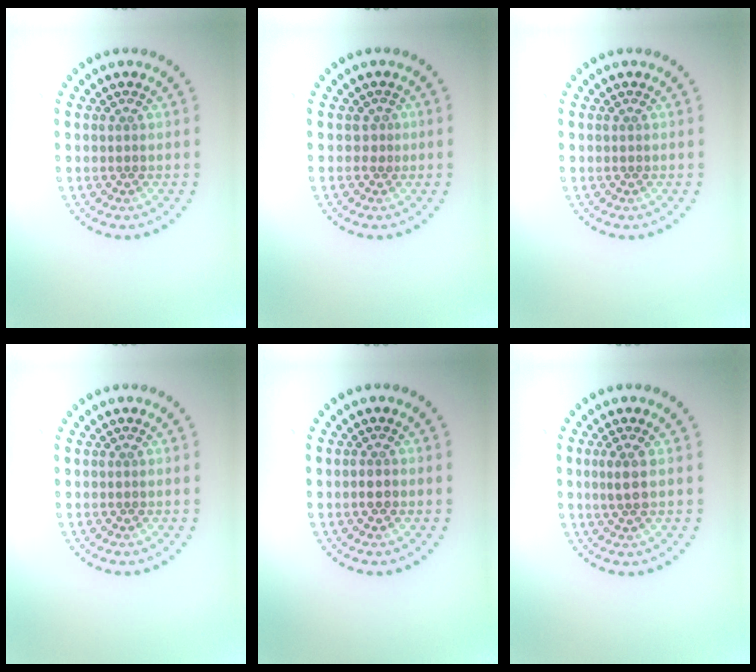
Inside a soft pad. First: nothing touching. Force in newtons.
{"total": 0.5, "press": 0.2, "slide": 0.5}
{"total": 0.0}
{"total": 0.0}
{"total": 1.0, "press": 0.9, "slide": 0.3}
{"total": 1.6, "press": 1.4, "slide": 0.8}